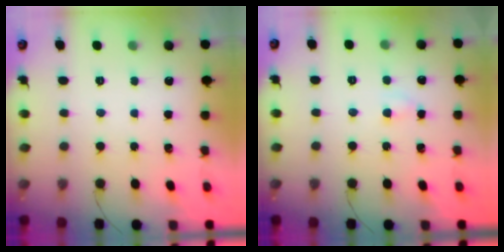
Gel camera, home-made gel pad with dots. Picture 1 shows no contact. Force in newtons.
{"total": 2.7, "press": 2.5, "slide": 1.0}